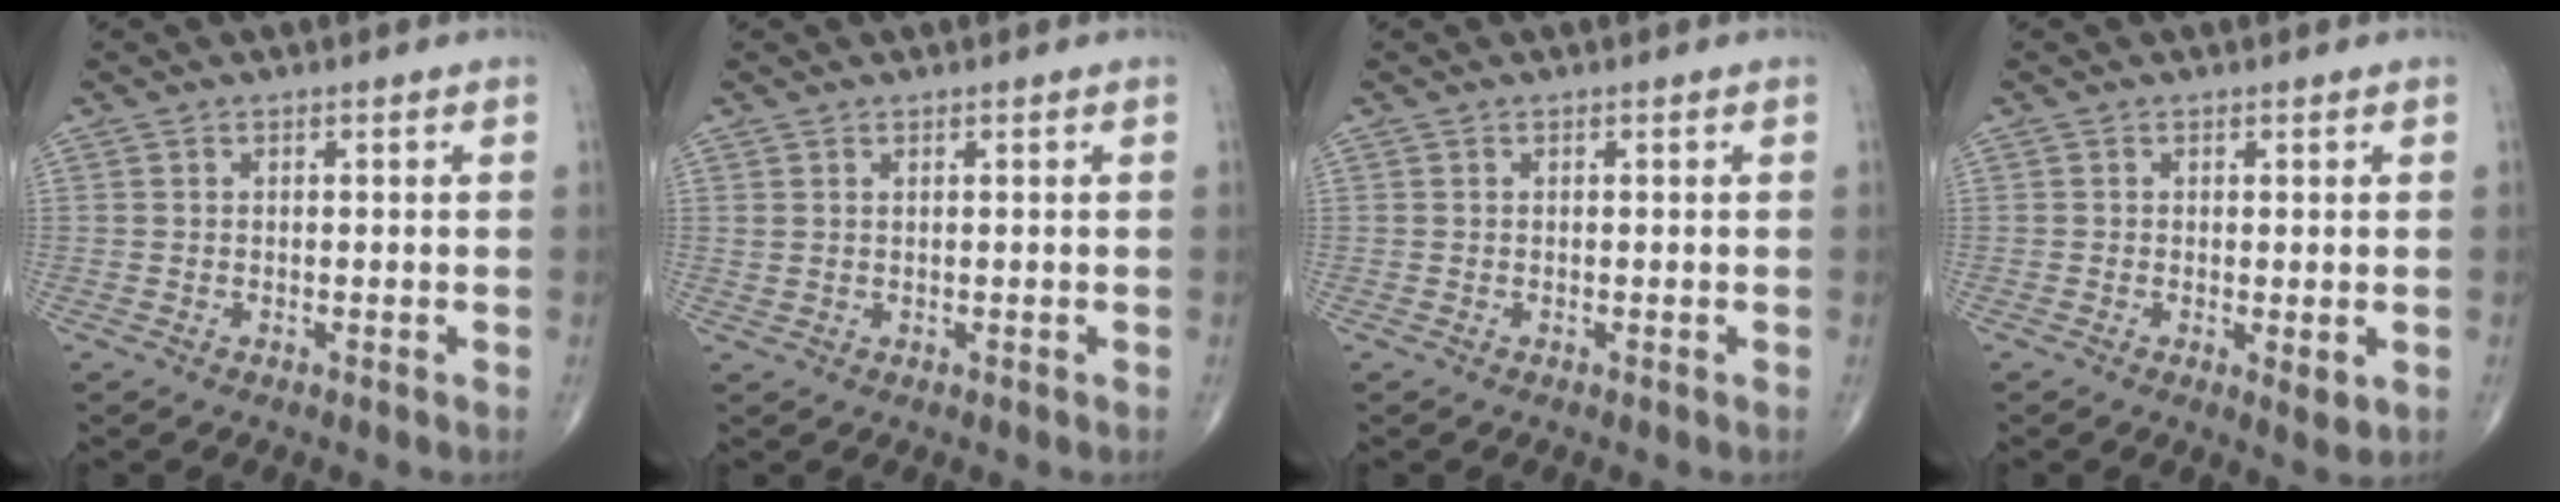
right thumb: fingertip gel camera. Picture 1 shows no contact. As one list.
[{"total": 0.8, "force": [0.4, 0.4, 0.5], "torque": [-0.012, 0.007, 0.013]}, {"total": 0.0}, {"total": 2.7, "force": [-0.5, 1.0, 2.4], "torque": [-0.035, -0.009, -0.009]}]